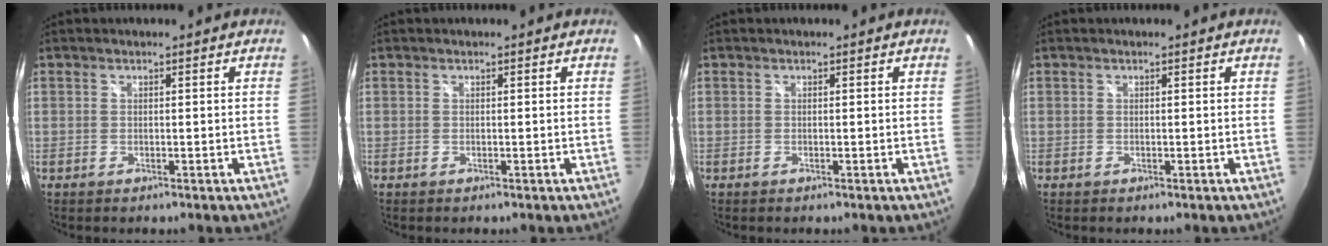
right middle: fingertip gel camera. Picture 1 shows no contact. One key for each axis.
{"total": 0.0}
{"total": 0.0}
{"total": 0.0}